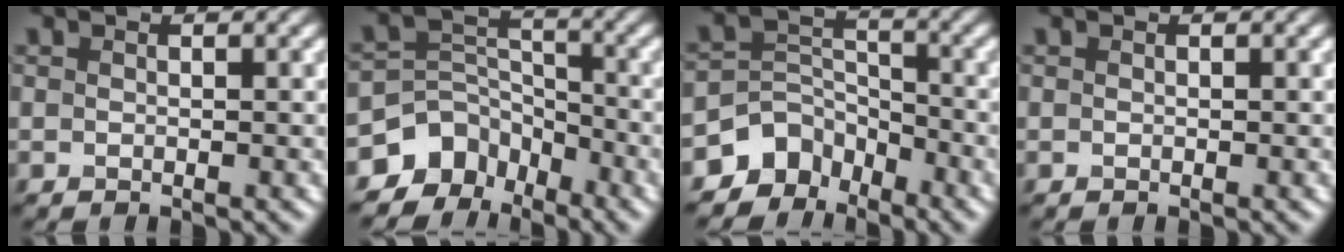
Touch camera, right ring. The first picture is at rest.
{"total": 6.8, "force": [-4.9, 4.5, 1.5], "torque": [-0.002, 0.006, -0.091]}
{"total": 5.0, "force": [-3.8, 3.1, 0.8], "torque": [-0.002, 0.000, -0.075]}
{"total": 0.0}